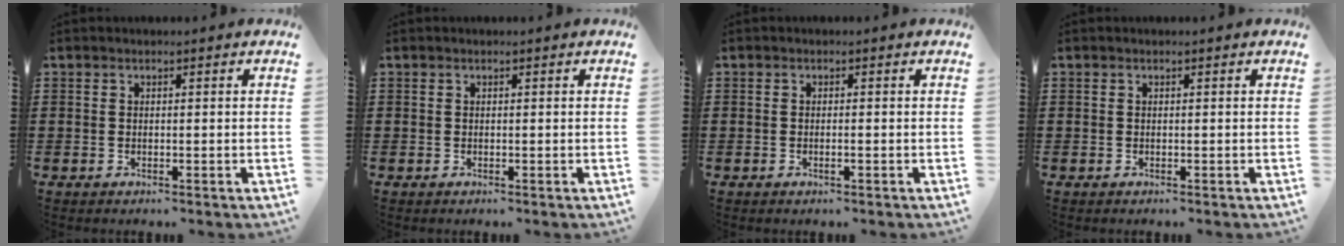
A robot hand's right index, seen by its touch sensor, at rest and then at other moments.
{"total": 0.0}
{"total": 0.7, "force": [-0.3, -0.1, 0.7], "torque": [-0.012, -0.004, -0.006]}
{"total": 0.0}